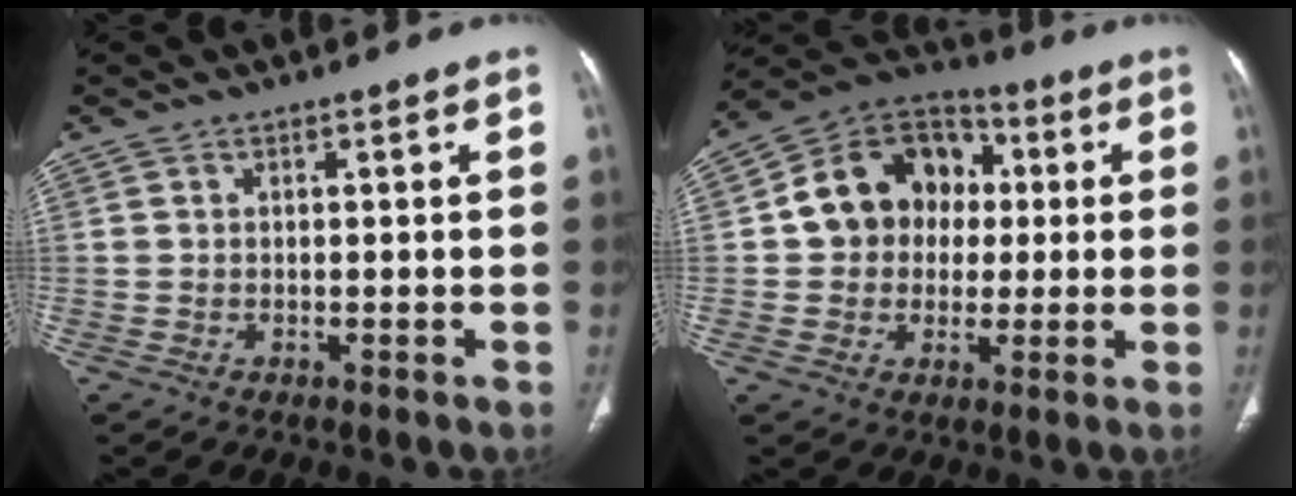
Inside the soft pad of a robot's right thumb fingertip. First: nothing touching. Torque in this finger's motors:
{"motor_torque": [0.12, 0.31, 0.23, -0.02, 0.23]}